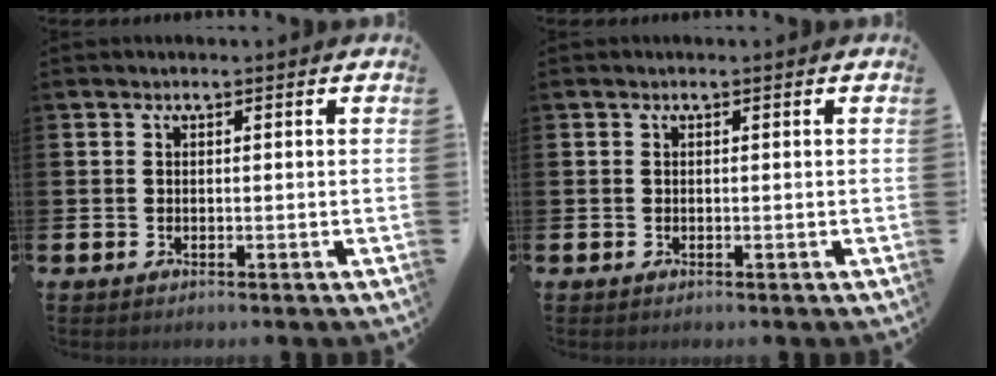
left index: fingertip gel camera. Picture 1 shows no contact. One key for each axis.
{"total": 0.0}